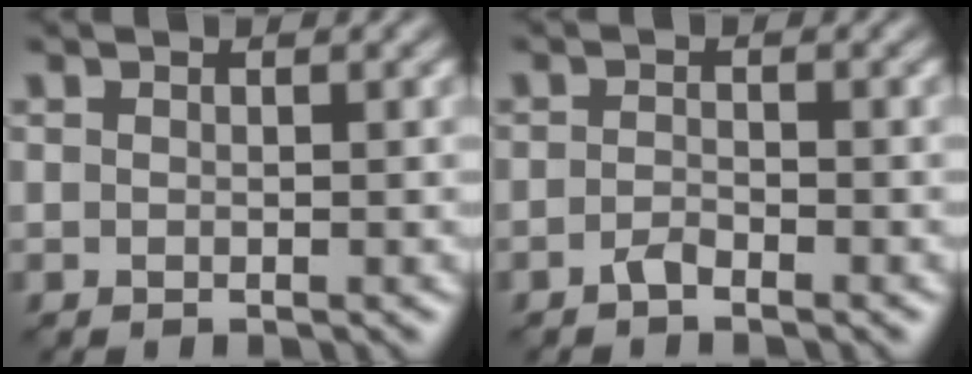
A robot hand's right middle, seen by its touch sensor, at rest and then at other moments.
{"total": 1.0, "force": [-0.8, 0.3, 0.5], "torque": [-0.013, 0.002, -0.019]}